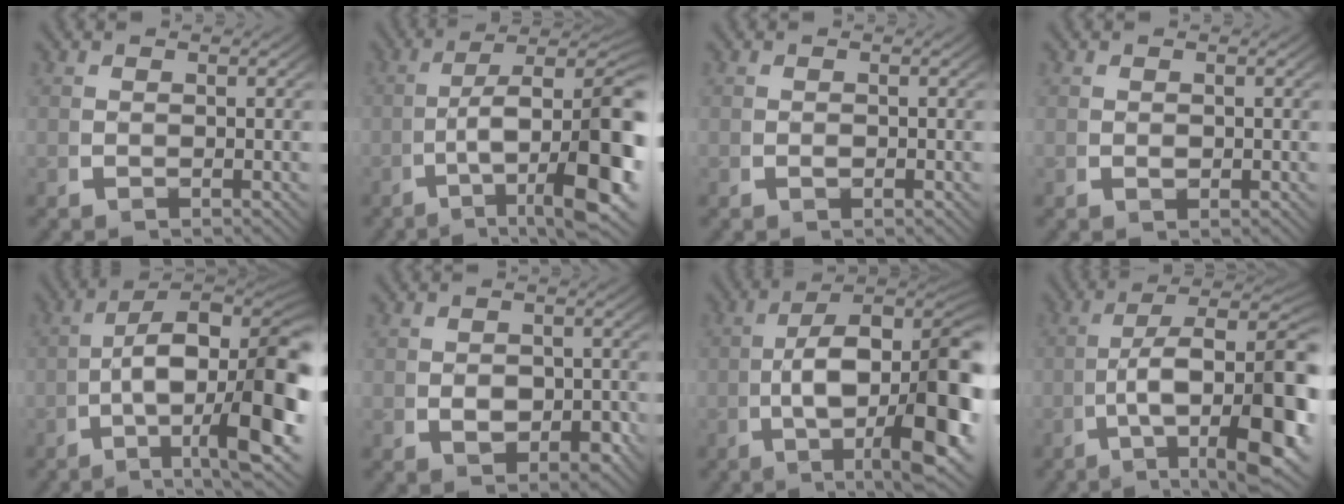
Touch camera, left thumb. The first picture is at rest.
{"total": 12.1, "force": [-2.0, 5.9, 10.4], "torque": [-0.180, -0.054, -0.012]}
{"total": 0.8, "force": [-0.1, 0.6, 0.5], "torque": [-0.008, -0.004, -0.002]}
{"total": 1.1, "force": [0.1, 0.8, 0.6], "torque": [-0.012, -0.008, 0.006]}
{"total": 16.4, "force": [-1.4, 9.3, 13.4], "torque": [-0.209, -0.067, -0.008]}
{"total": 3.6, "force": [-0.4, 2.6, 2.4], "torque": [-0.040, -0.018, 0.000]}
{"total": 15.2, "force": [-1.2, 7.8, 12.9], "torque": [-0.214, -0.064, 0.001]}
{"total": 13.6, "force": [-2.1, 7.0, 11.5], "torque": [-0.202, -0.062, -0.011]}